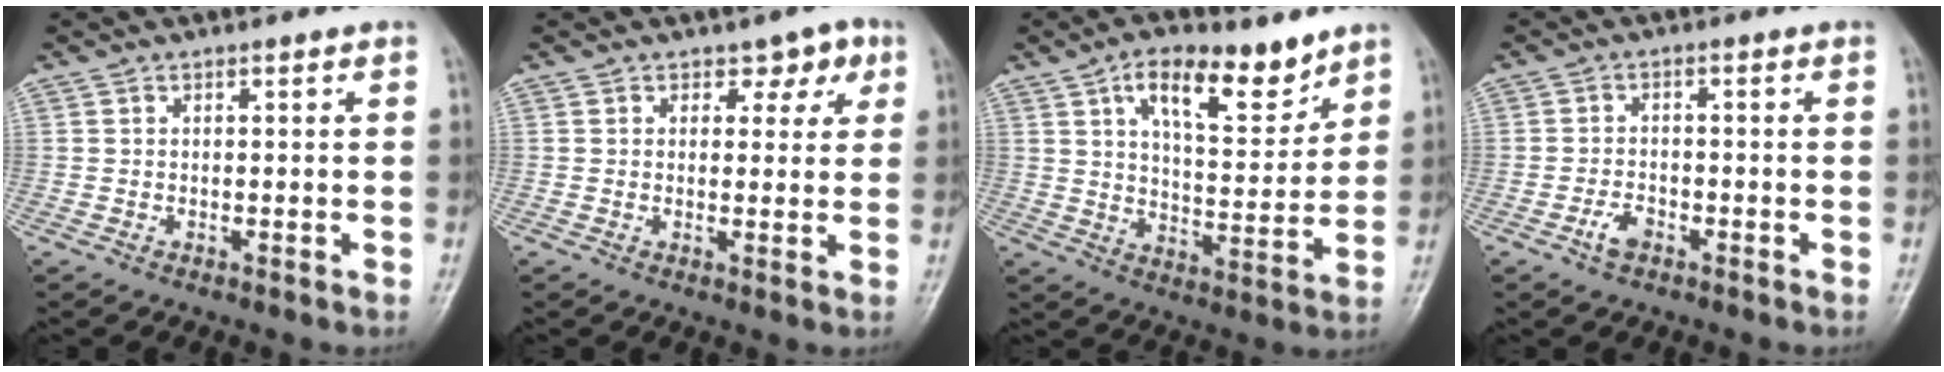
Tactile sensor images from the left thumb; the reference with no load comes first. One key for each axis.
{"total": 4.1, "fx": 2.0, "fy": 2.8, "fz": 2.2, "tx": 0.006, "ty": -0.006, "tz": 0.022}
{"total": 13.3, "fx": 8.1, "fy": 5.8, "fz": 8.9, "tx": -0.110, "ty": -0.045, "tz": 0.134}
{"total": 3.2, "fx": -1.9, "fy": 1.7, "fz": 1.8, "tx": -0.034, "ty": 0.014, "tz": -0.034}